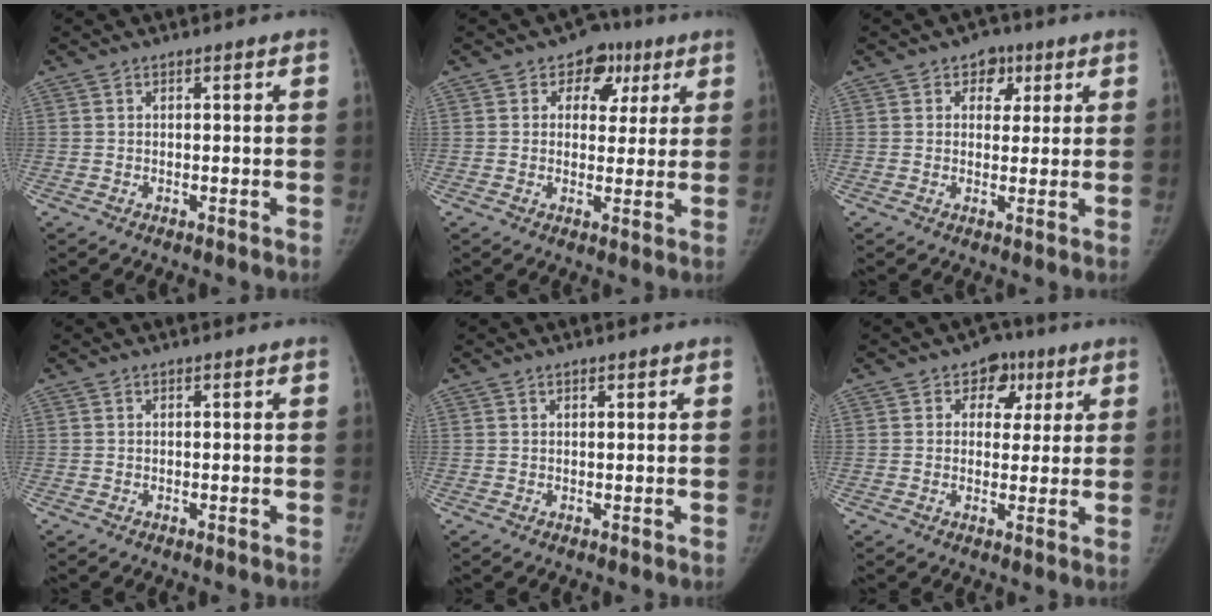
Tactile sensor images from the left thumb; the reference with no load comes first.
{"total": 7.3, "force": [3.2, 5.7, 3.3], "torque": [0.005, -0.003, 0.036]}
{"total": 4.6, "force": [2.0, 3.6, 1.9], "torque": [0.008, -0.003, 0.024]}
{"total": 0.0}
{"total": 0.5, "force": [0.4, 0.1, 0.3], "torque": [-0.005, -0.002, 0.007]}
{"total": 6.1, "force": [2.5, 4.9, 2.5], "torque": [0.008, -0.001, 0.028]}